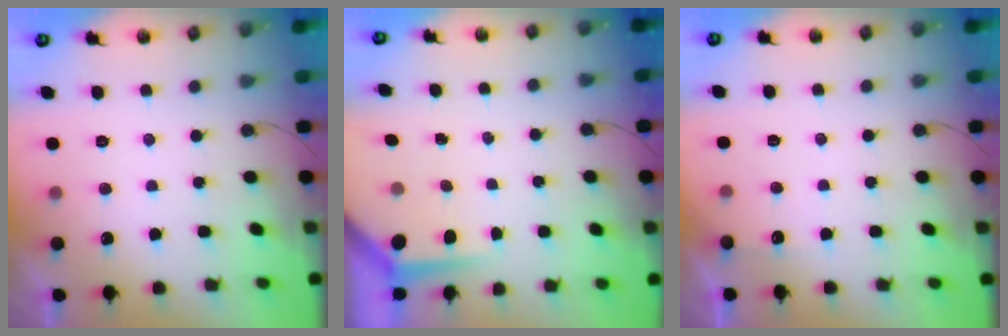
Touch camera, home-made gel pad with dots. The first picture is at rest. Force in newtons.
{"total": 4.0, "press": 4.0, "slide": 0.3}
{"total": 3.0, "press": 2.9, "slide": 0.4}